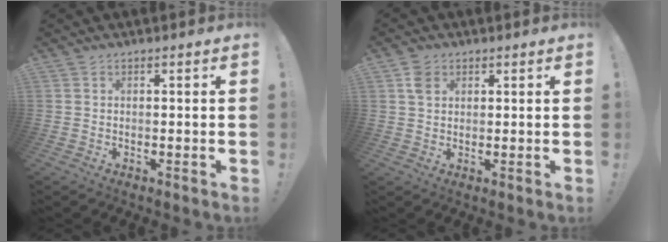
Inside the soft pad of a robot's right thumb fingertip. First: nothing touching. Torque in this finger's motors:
{"motor_torque": [-0.20, 0.32, -0.08, 0.06, 0.12]}